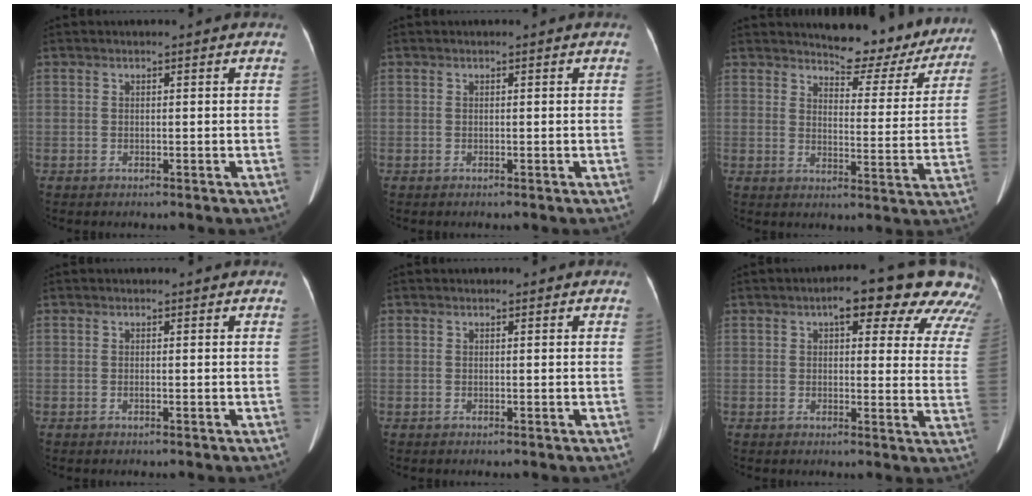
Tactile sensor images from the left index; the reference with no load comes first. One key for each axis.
{"total": 0.0}
{"total": 12.2, "fx": 11.5, "fy": 3.2, "fz": 2.6, "tx": -0.023, "ty": -0.028, "tz": 0.131}
{"total": 0.0}
{"total": 0.0}
{"total": 16.2, "fx": 11.4, "fy": 5.2, "fz": 10.3, "tx": -0.111, "ty": 0.023, "tz": 0.117}